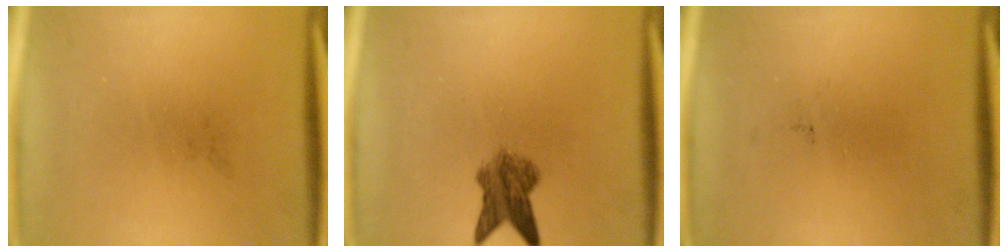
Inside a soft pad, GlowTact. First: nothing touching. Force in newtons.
{"total": 5.1}
{"total": 0.0}